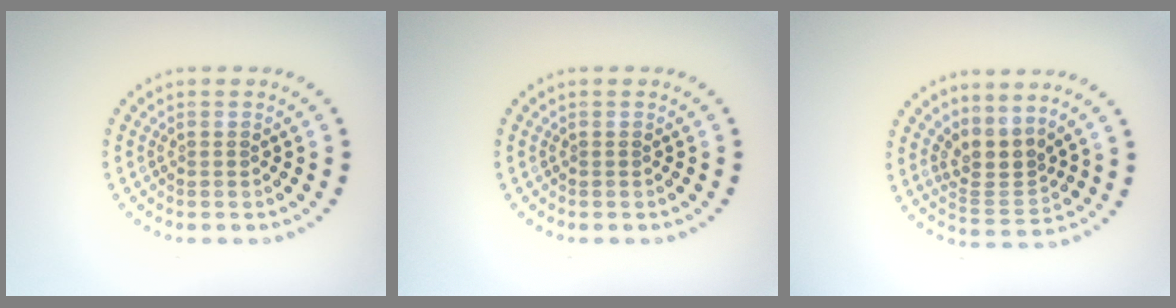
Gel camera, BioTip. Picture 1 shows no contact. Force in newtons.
{"total": 0.0}
{"total": 3.0, "press": 2.1, "slide": 2.1}